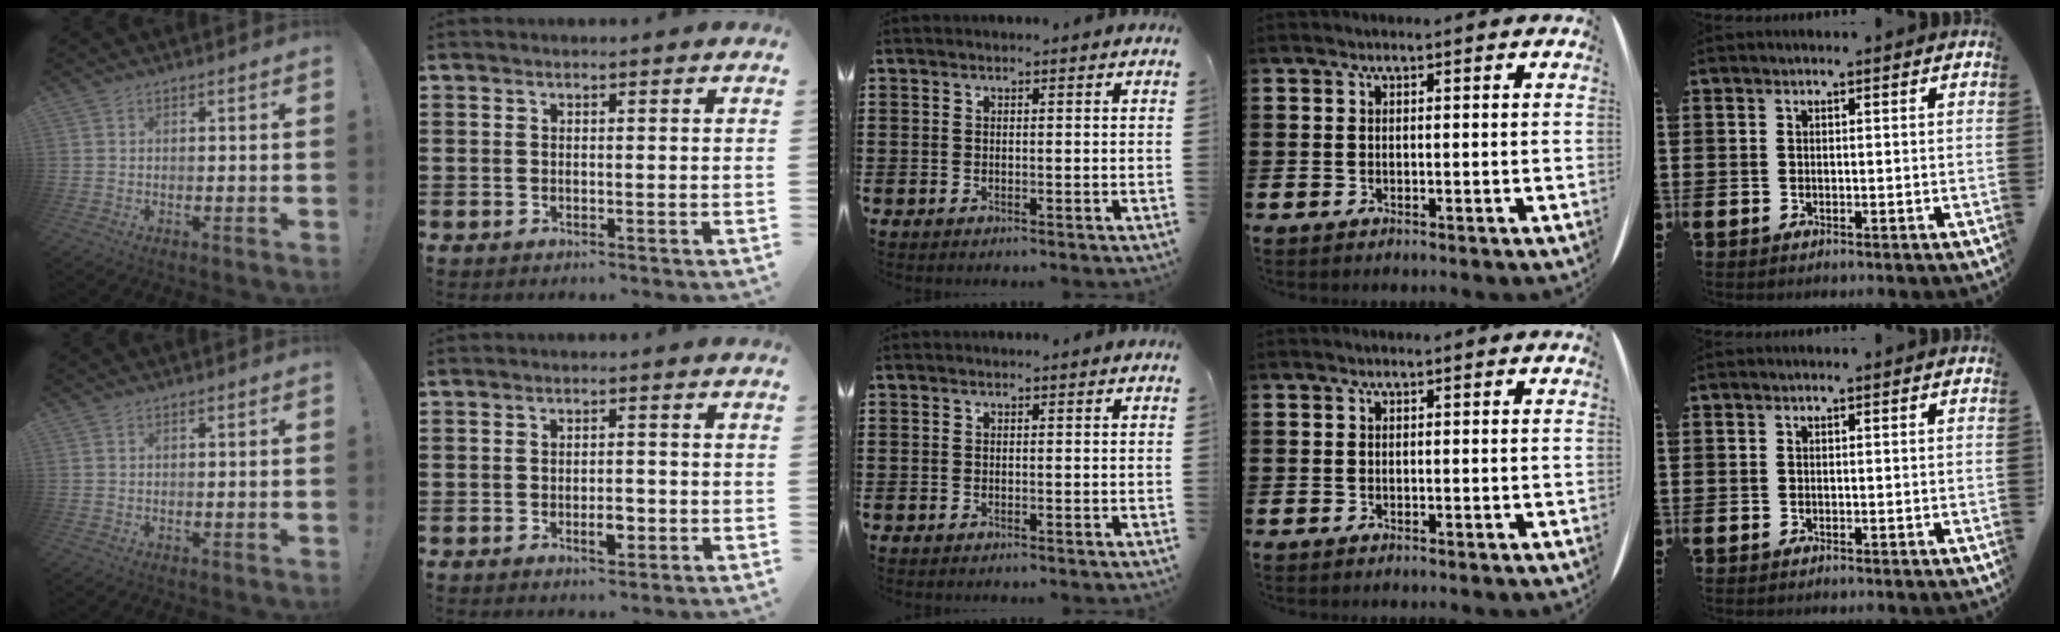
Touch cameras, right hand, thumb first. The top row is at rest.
{"index": {"total": 3.2, "force": [-1.0, 1.3, 2.8], "torque": [-0.049, 0.002, -0.017]}}